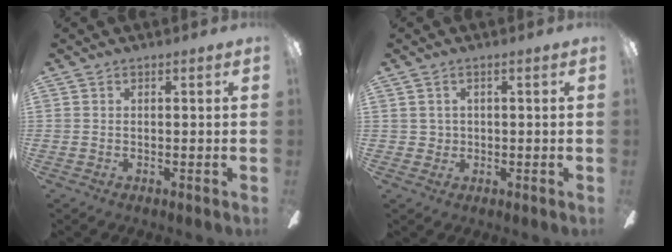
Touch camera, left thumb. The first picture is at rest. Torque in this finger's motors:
{"motor_torque": [0.24, -0.22, -0.40, 0.16, 0.00]}